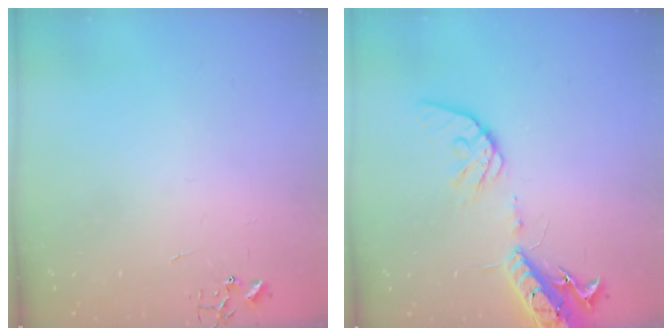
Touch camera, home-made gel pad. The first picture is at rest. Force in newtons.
{"total": 17.5, "press": 17.1, "slide": 3.5}